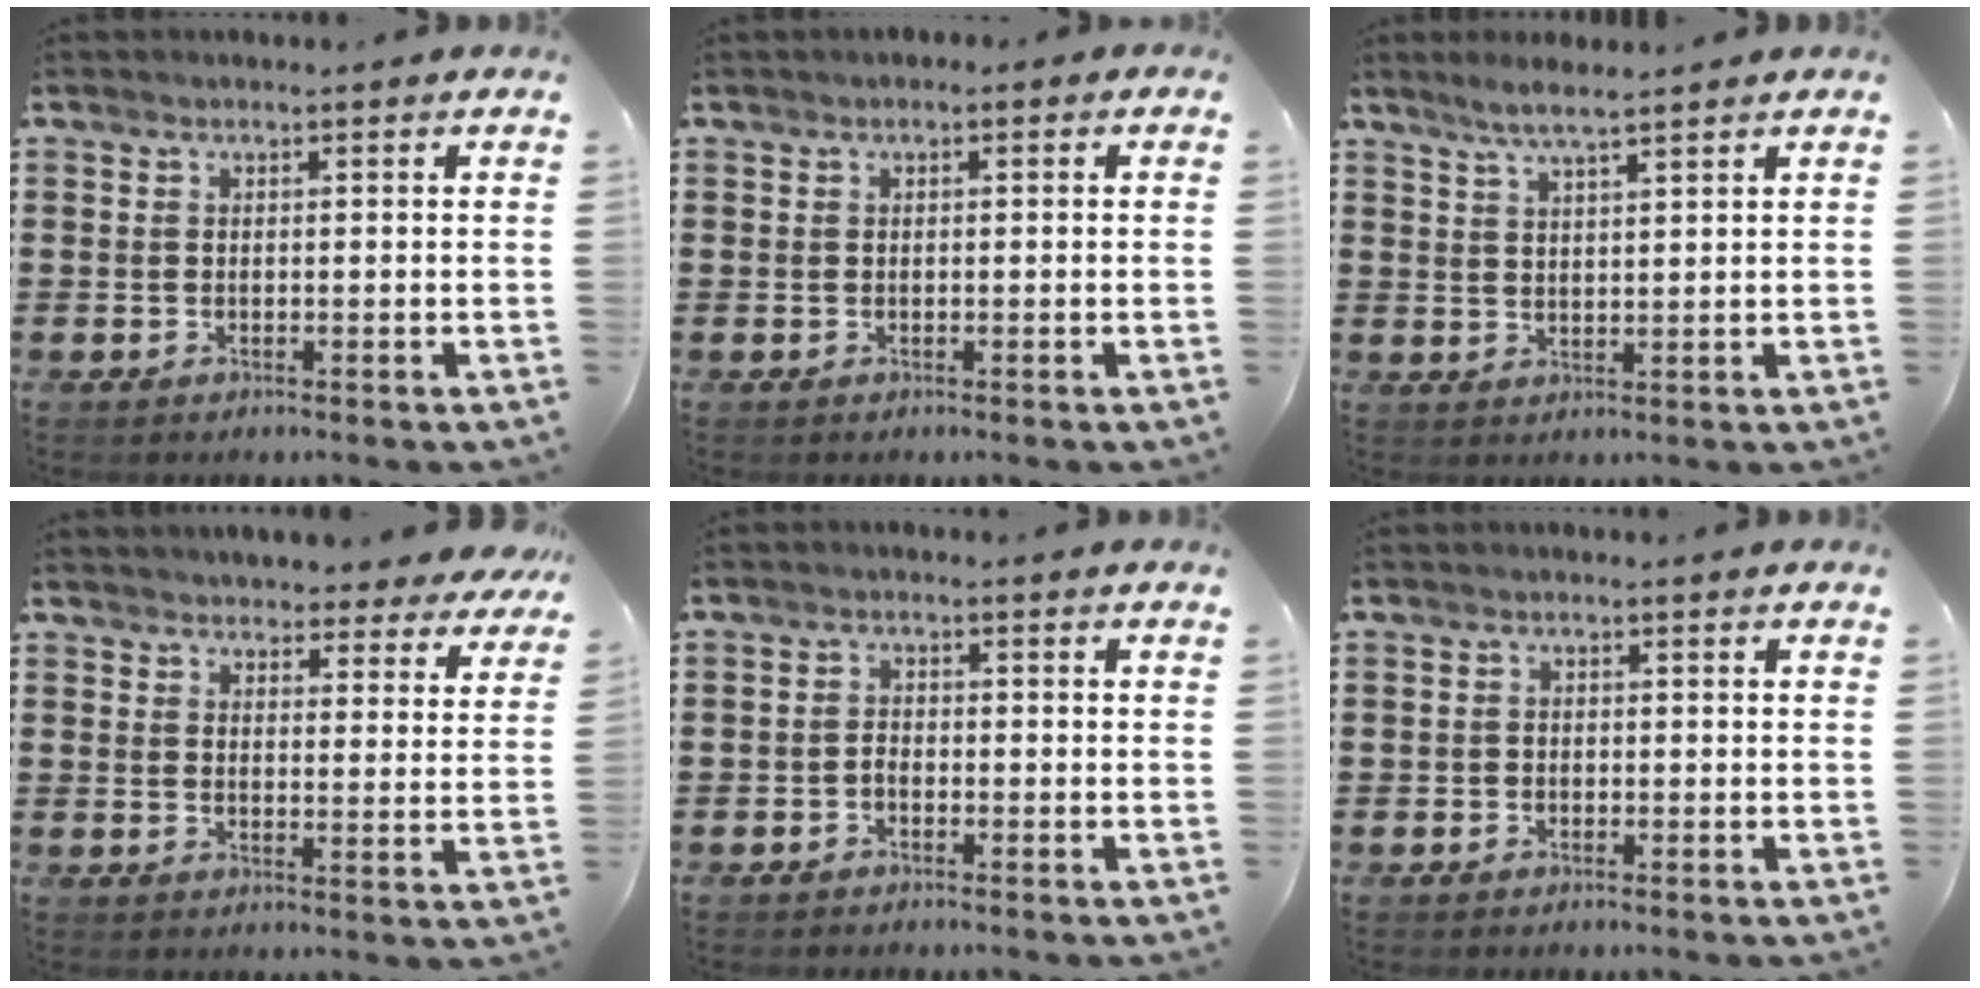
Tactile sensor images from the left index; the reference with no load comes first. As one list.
[{"total": 0.6, "force": [-0.2, 0.4, 0.4], "torque": [-0.008, 0.002, -0.004]}, {"total": 3.9, "force": [3.1, 0.2, 2.3], "torque": [-0.052, 0.001, 0.056]}, {"total": 4.1, "force": [4.0, 0.4, 0.4], "torque": [-0.017, -0.021, 0.073]}, {"total": 1.3, "force": [-1.0, 0.7, 0.5], "torque": [-0.015, 0.003, -0.021]}, {"total": 0.9, "force": [-0.6, 0.7, 0.1], "torque": [-0.004, 0.002, -0.013]}]